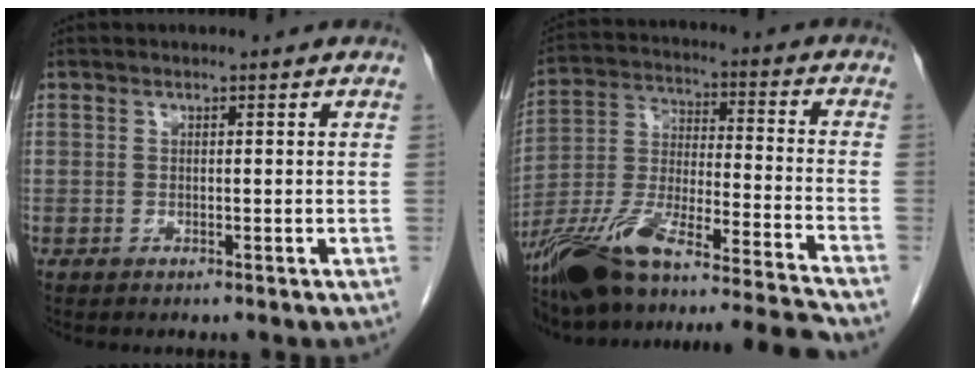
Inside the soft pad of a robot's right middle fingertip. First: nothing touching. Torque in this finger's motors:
{"motor_torque": [1.10, -1.04, 0.58, 0.19]}